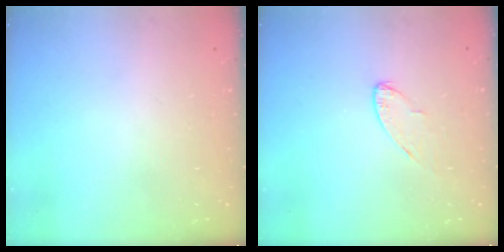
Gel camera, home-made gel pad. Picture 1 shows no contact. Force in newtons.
{"total": 3.9, "press": 3.9, "slide": 0.4}